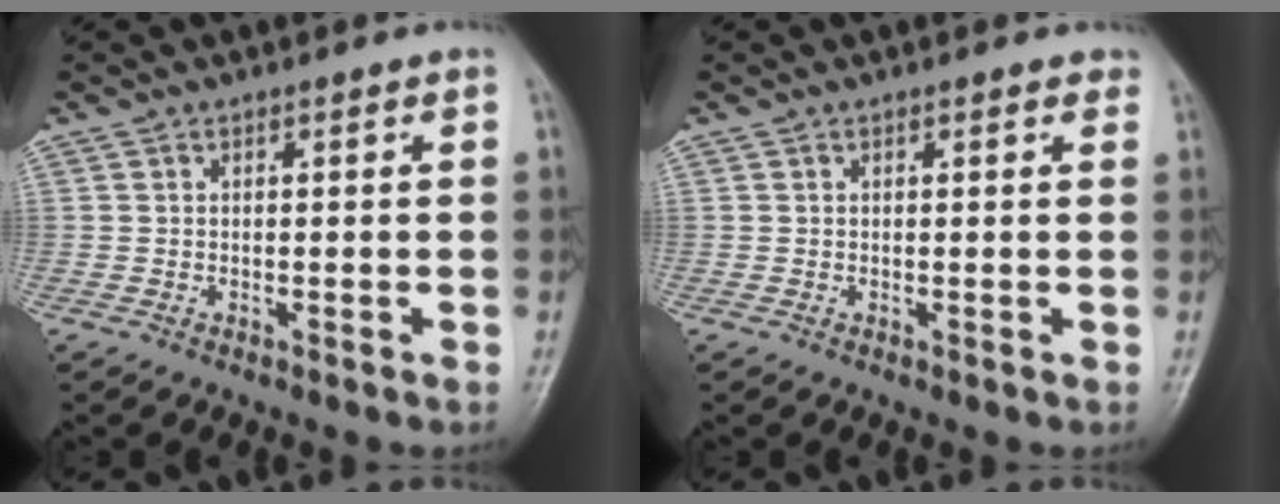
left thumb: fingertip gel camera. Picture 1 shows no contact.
{"total": 1.2, "force": [0.8, 0.5, 0.8], "torque": [-0.006, -0.001, 0.005]}